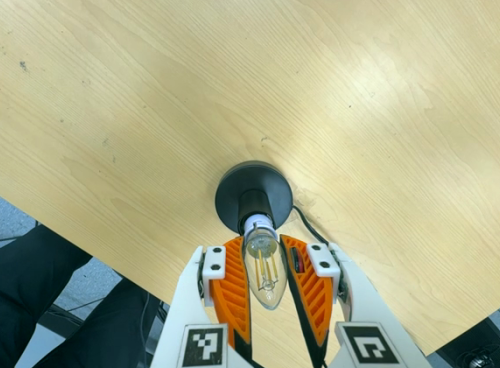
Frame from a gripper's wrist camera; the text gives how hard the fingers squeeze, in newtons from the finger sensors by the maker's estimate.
{"total": 14.1, "left": 13.3, "right": 14.8}